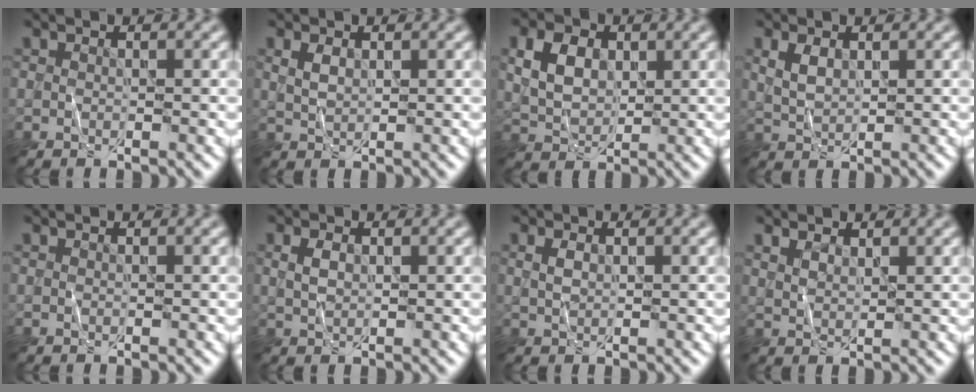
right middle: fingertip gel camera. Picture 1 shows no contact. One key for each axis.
{"total": 1.5, "fx": 0.6, "fy": 0.9, "fz": 1.0, "tx": -0.025, "ty": 0.001, "tz": 0.016}
{"total": 4.3, "fx": 1.3, "fy": 3.0, "fz": 2.7, "tx": -0.059, "ty": 0.005, "tz": 0.024}
{"total": 2.0, "fx": 0.9, "fy": 1.1, "fz": 1.4, "tx": -0.036, "ty": 0.001, "tz": 0.024}
{"total": 0.0}
{"total": 1.5, "fx": 0.4, "fy": 1.0, "fz": 1.1, "tx": -0.026, "ty": 0.002, "tz": 0.011}
{"total": 1.1, "fx": 0.4, "fy": 0.7, "fz": 0.8, "tx": -0.021, "ty": 0.001, "tz": 0.010}
{"total": 1.4, "fx": 1.1, "fy": 0.6, "fz": 0.6, "tx": -0.017, "ty": -0.001, "tz": 0.026}